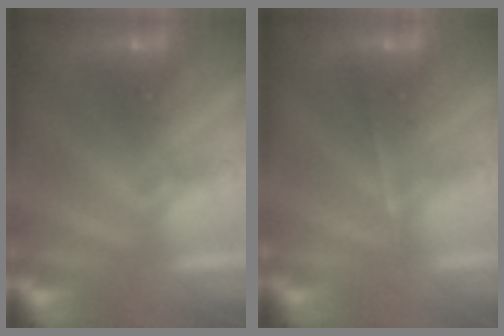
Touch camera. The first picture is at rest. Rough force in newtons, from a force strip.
{"total": 1.7}